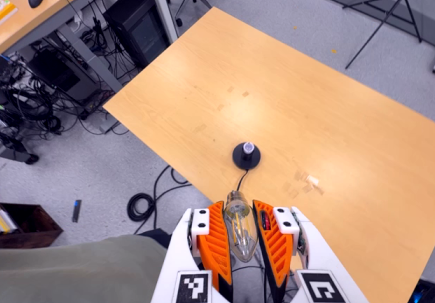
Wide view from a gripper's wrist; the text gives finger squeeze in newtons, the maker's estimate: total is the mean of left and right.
{"total": 20.4, "left": 21.5, "right": 19.3}